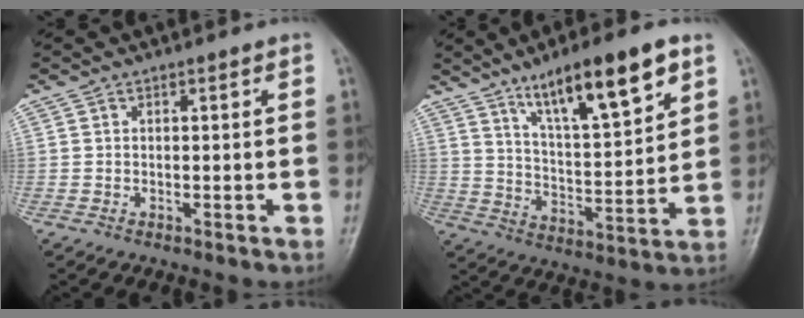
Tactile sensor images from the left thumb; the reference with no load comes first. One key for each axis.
{"total": 15.7, "fx": 9.3, "fy": 3.8, "fz": 12.0, "tx": -0.178, "ty": -0.041, "tz": 0.161}